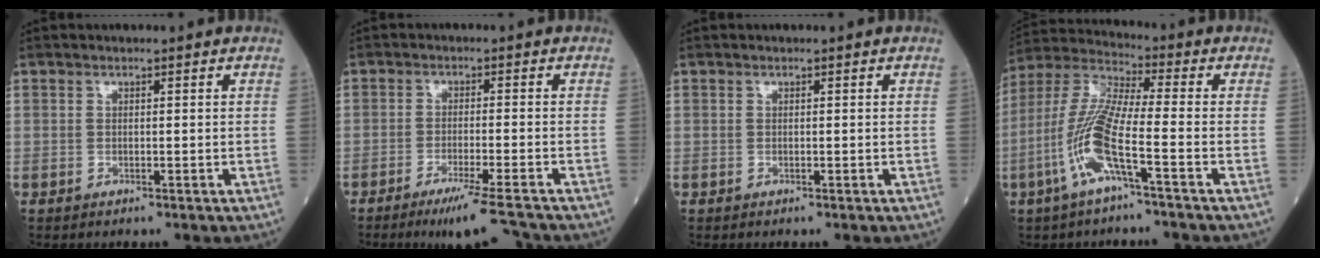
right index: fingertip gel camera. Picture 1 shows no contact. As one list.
[{"total": 7.3, "force": [-6.0, -0.8, 4.1], "torque": [-0.058, -0.022, -0.099]}, {"total": 0.0}, {"total": 11.2, "force": [-4.1, 0.7, 10.4], "torque": [-0.231, 0.003, -0.091]}]